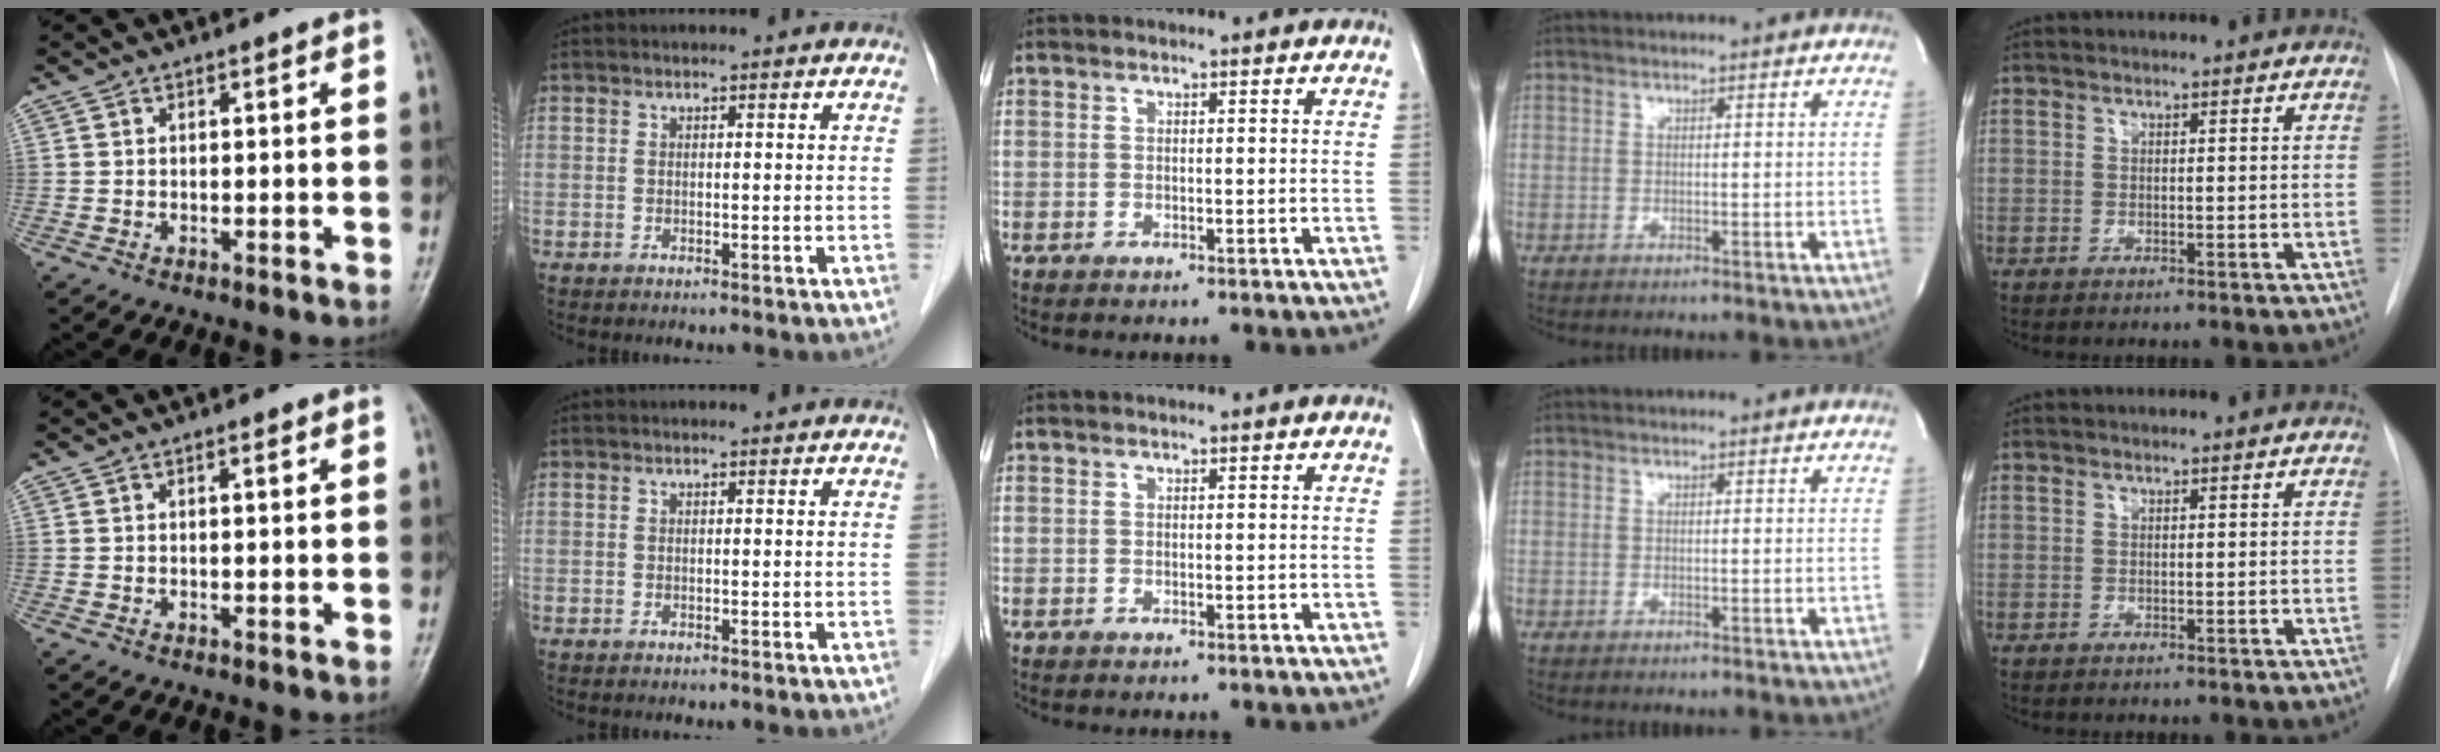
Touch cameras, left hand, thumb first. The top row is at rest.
{"thumb": {"total": 0.8, "force": [0.4, 0.2, 0.7], "torque": [-0.012, 0.000, 0.005]}, "index": {"total": 0.5, "force": [0.5, 0.1, 0.2], "torque": [-0.006, 0.005, 0.008]}}